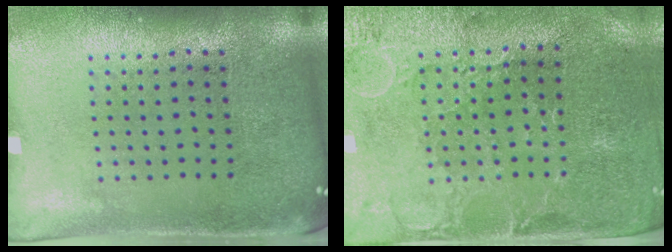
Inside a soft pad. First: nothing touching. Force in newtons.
{"total": 0.8, "press": 0.7, "slide": 0.4}